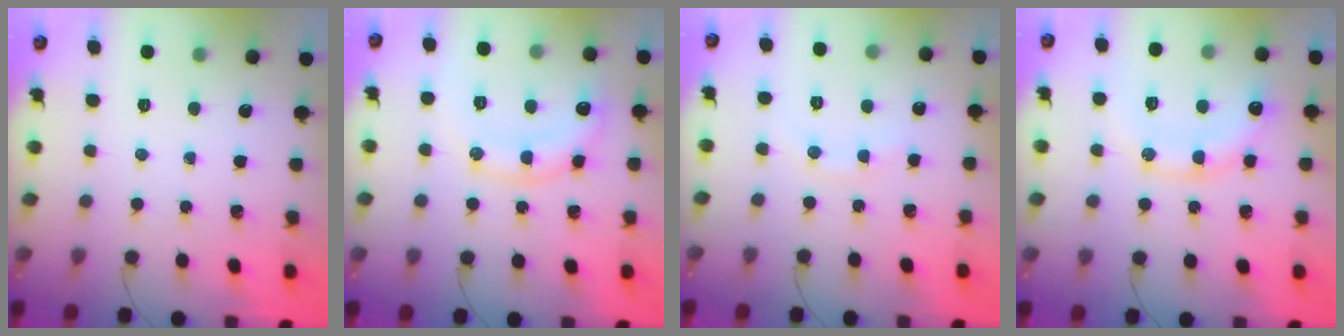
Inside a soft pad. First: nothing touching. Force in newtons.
{"total": 11.6, "press": 11.6, "slide": 0.6}
{"total": 6.5, "press": 6.4, "slide": 1.1}
{"total": 14.9, "press": 14.8, "slide": 1.5}